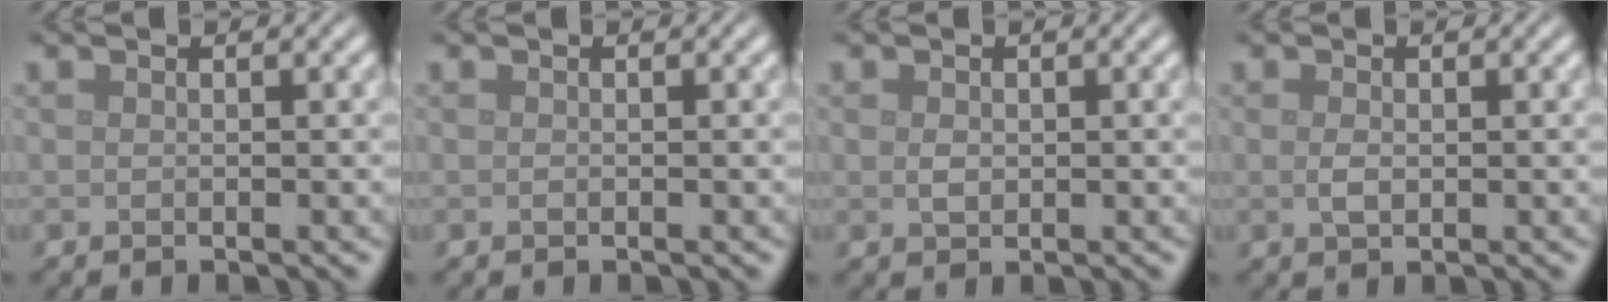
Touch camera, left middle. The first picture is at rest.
{"total": 0.0}
{"total": 1.1, "force": [0.1, 0.8, 0.8], "torque": [-0.018, -0.003, 0.003]}
{"total": 1.3, "force": [0.0, 0.7, 1.0], "torque": [-0.025, -0.002, 0.002]}